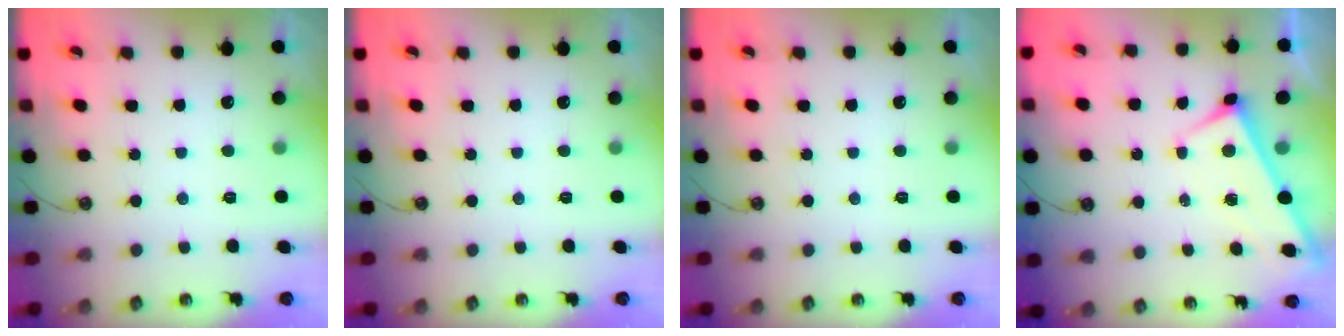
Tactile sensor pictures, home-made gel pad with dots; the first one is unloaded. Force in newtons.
{"total": 0.0}
{"total": 0.0}
{"total": 1.7, "press": 1.7, "slide": 0.2}